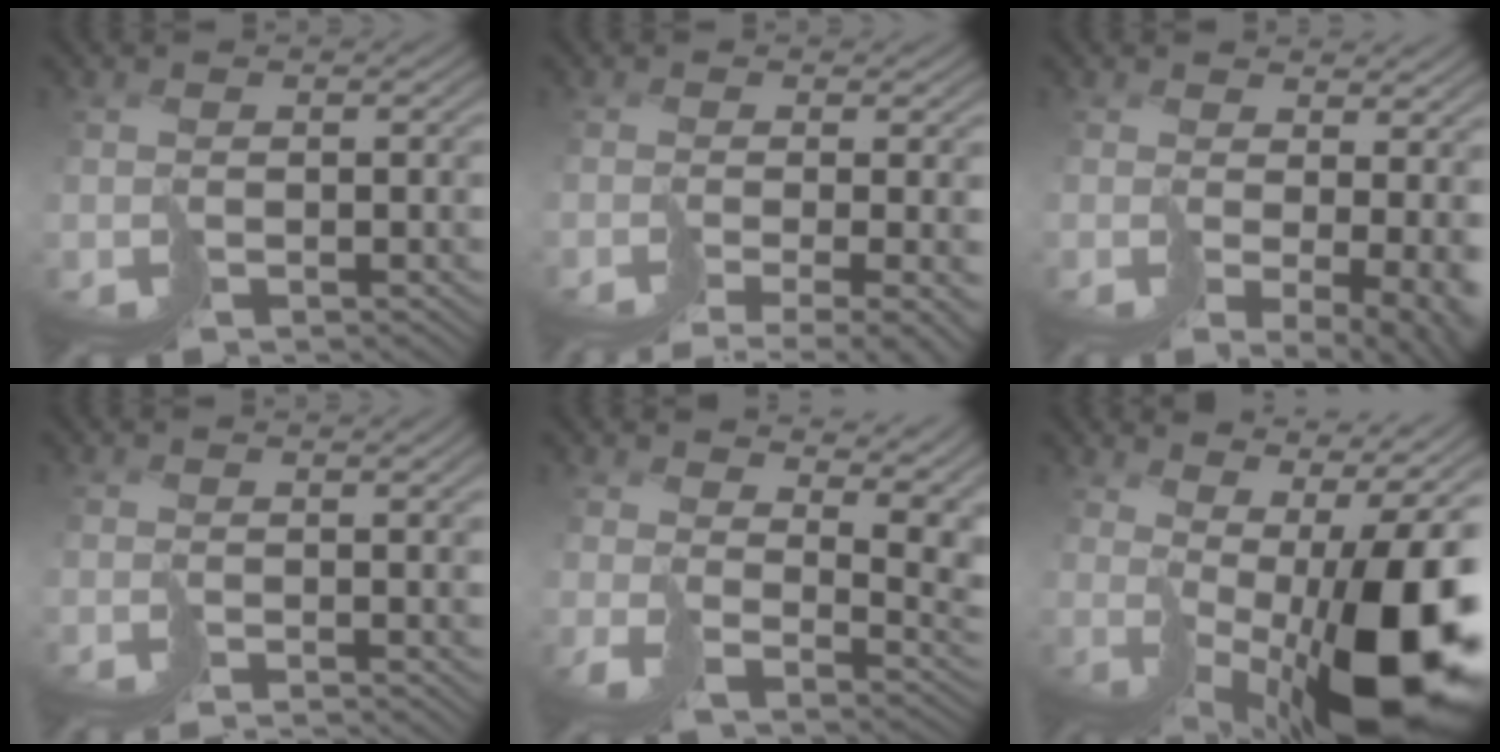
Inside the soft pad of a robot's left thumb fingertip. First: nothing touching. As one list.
[{"total": 7.1, "force": [-4.6, 1.4, 5.1], "torque": [-0.076, -0.019, -0.032]}, {"total": 8.1, "force": [0.8, 3.7, 7.1], "torque": [-0.114, -0.031, 0.050]}, {"total": 1.7, "force": [-1.0, -0.6, 1.2], "torque": [-0.002, -0.002, -0.016]}, {"total": 10.9, "force": [6.7, 4.9, 7.1], "torque": [-0.120, -0.001, 0.134]}, {"total": 14.6, "force": [1.1, 5.5, 13.5], "torque": [-0.153, -0.016, 0.044]}]